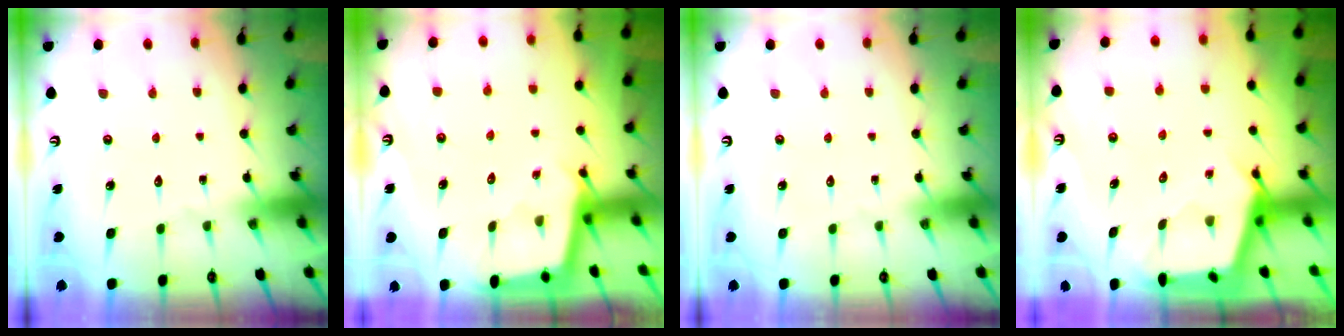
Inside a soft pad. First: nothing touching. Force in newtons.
{"total": 2.4, "press": 2.4, "slide": 0.2}
{"total": 0.0}
{"total": 2.8, "press": 2.8, "slide": 0.3}